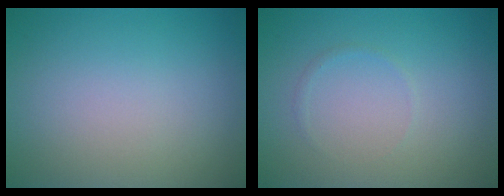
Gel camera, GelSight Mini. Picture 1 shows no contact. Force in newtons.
{"total": 0.5, "press": 0.5, "slide": 0.0}